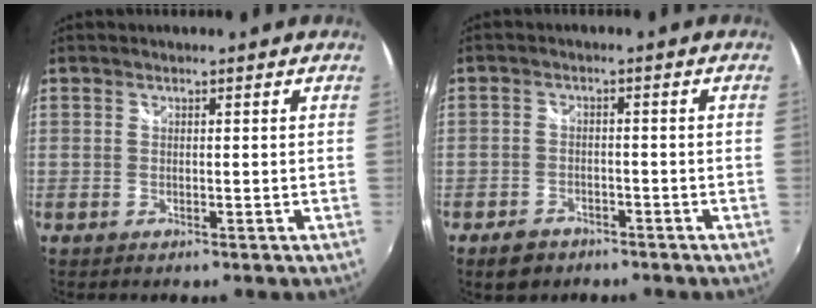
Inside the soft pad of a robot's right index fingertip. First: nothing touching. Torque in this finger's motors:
{"motor_torque": [0.04, -0.05, -0.03, -0.04]}